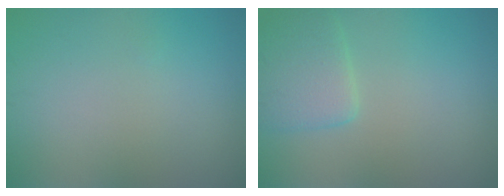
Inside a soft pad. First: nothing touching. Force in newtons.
{"total": 3.5, "press": 3.5, "slide": 0.6}